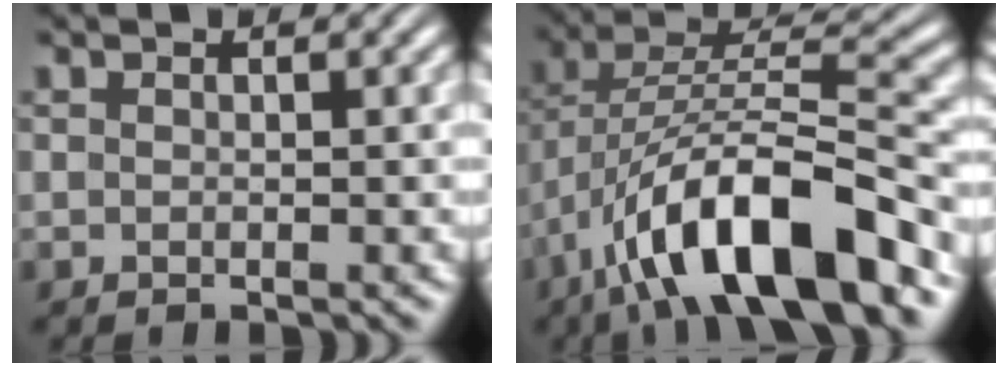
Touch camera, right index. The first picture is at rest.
{"total": 10.6, "force": [-2.7, 4.7, 9.2], "torque": [-0.170, -0.022, -0.032]}